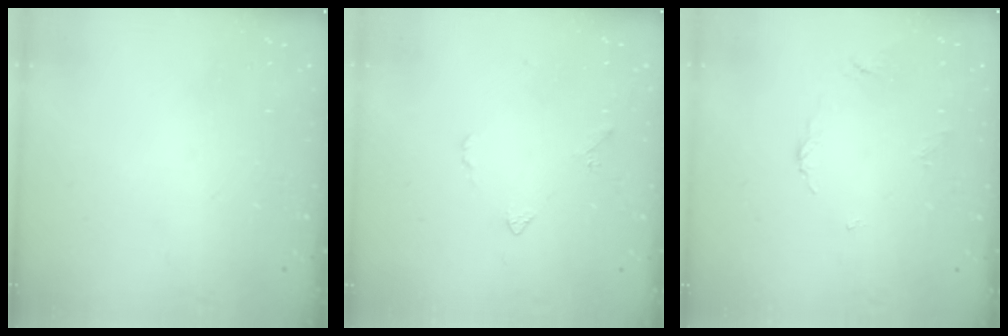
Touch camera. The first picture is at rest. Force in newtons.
{"total": 3.9, "press": 3.8, "slide": 0.7}
{"total": 2.6, "press": 2.5, "slide": 0.4}